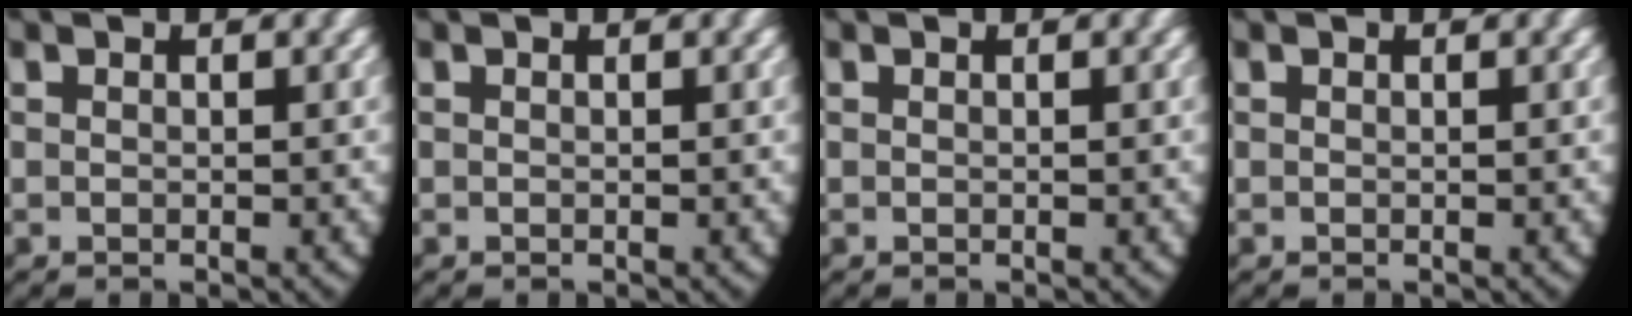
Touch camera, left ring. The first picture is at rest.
{"total": 0.0}
{"total": 0.0}
{"total": 0.0}